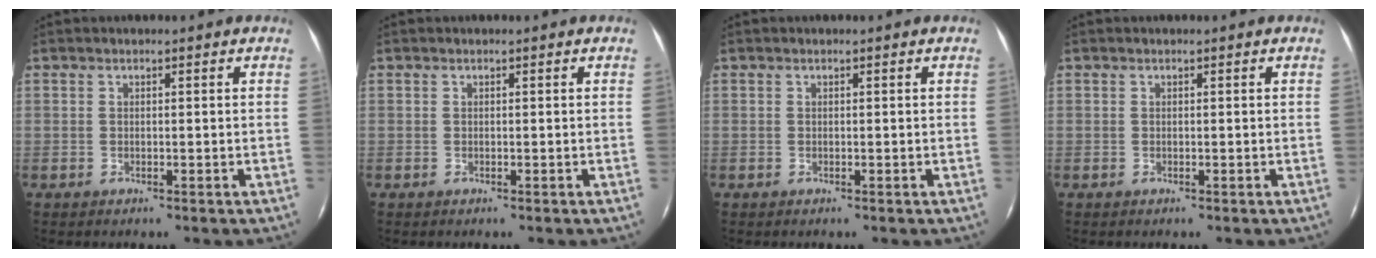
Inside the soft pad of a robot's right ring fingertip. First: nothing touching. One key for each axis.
{"total": 0.0}
{"total": 0.0}
{"total": 0.0}